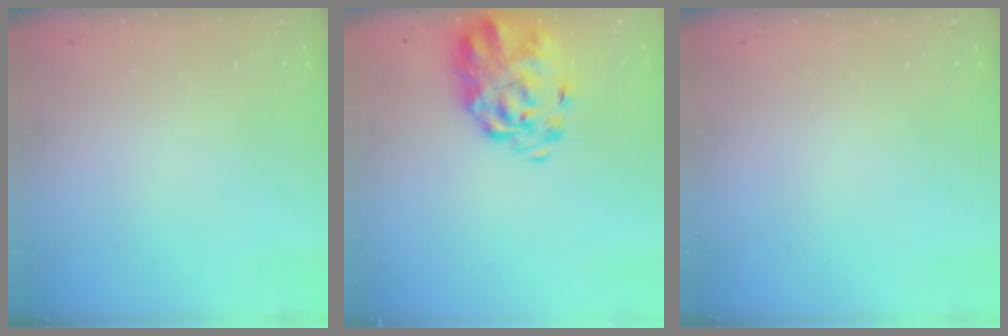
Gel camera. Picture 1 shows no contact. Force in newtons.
{"total": 4.5, "press": 4.1, "slide": 1.9}
{"total": 0.0}